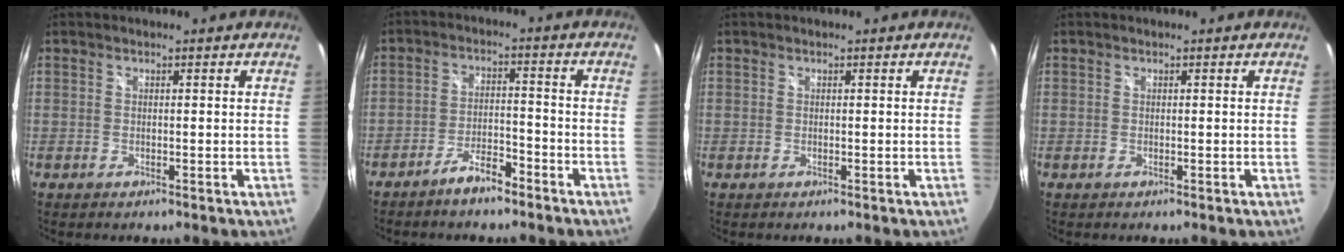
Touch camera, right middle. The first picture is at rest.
{"total": 5.5, "force": [-4.4, 1.4, 2.8], "torque": [-0.068, 0.006, -0.074]}
{"total": 0.0}
{"total": 0.0}